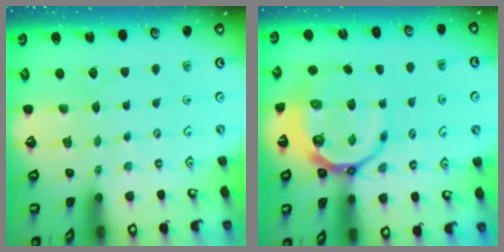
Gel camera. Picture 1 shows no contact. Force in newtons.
{"total": 11.5, "press": 10.7, "slide": 4.2}